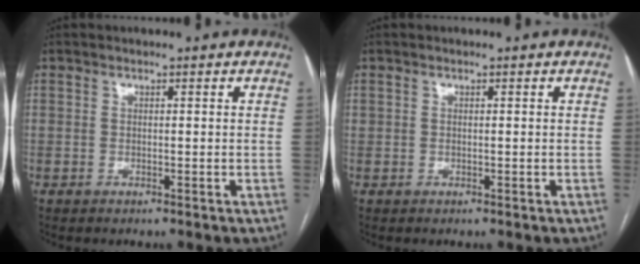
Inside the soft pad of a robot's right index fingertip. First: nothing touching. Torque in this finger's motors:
{"motor_torque": [0.39, 0.14, 0.13, 0.04]}